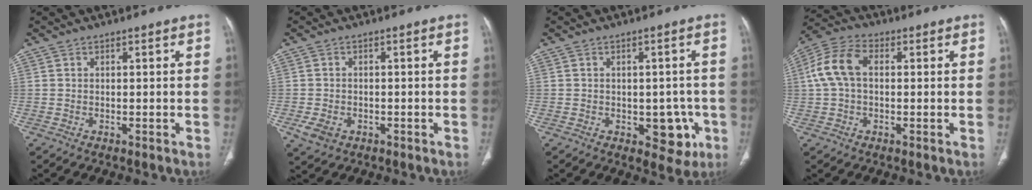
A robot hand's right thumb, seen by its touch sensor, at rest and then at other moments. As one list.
[{"total": 3.9, "force": [-1.4, 2.9, 2.1], "torque": [-0.038, 0.002, -0.017]}, {"total": 6.6, "force": [-2.1, 4.2, 4.7], "torque": [-0.020, 0.006, -0.020]}, {"total": 9.0, "force": [1.0, 5.8, 6.8], "torque": [-0.149, 0.030, 0.014]}]